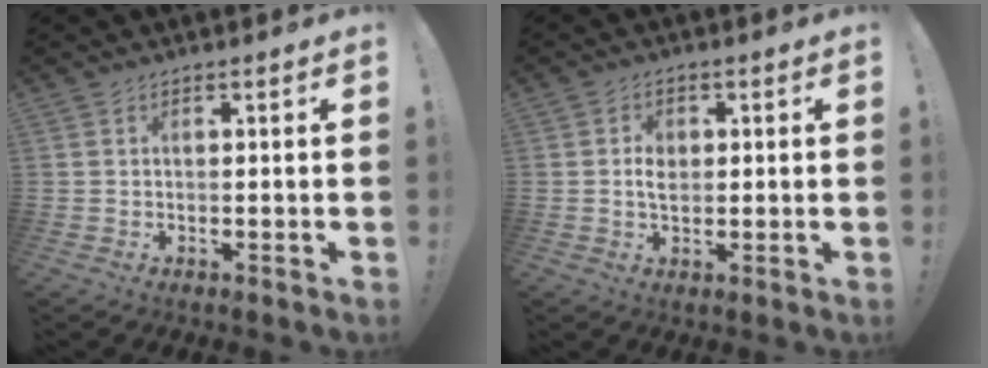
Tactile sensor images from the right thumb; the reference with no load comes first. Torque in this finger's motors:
{"motor_torque": [0.03, -0.03, 0.00, 0.01, 0.00]}